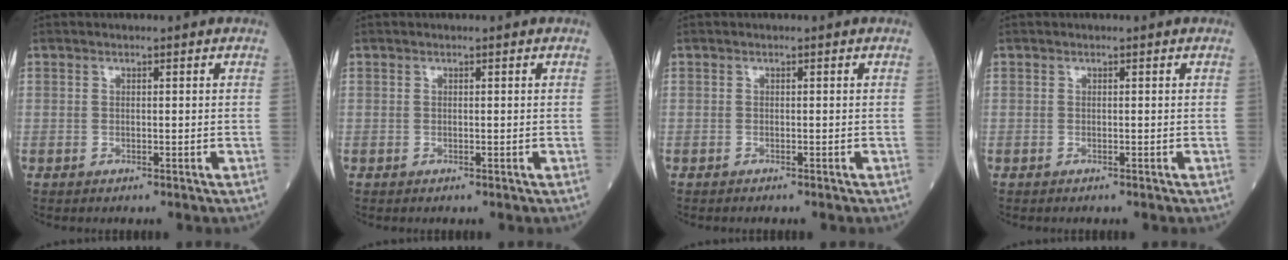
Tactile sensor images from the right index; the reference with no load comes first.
{"total": 0.0}
{"total": 0.8, "force": [-0.8, 0.0, 0.3], "torque": [-0.002, -0.001, -0.011]}
{"total": 0.0}